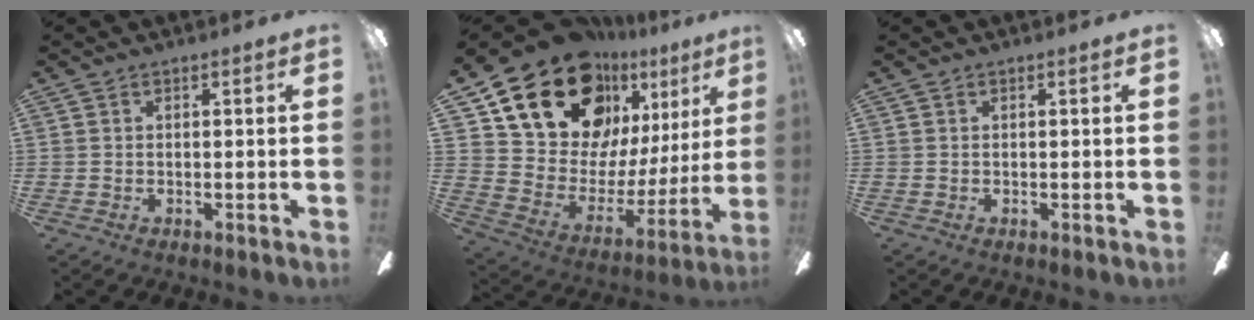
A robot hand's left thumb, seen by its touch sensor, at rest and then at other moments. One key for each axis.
{"total": 23.0, "fx": 15.8, "fy": 13.0, "fz": 10.5, "tx": -0.178, "ty": -0.099, "tz": 0.299}
{"total": 0.0}